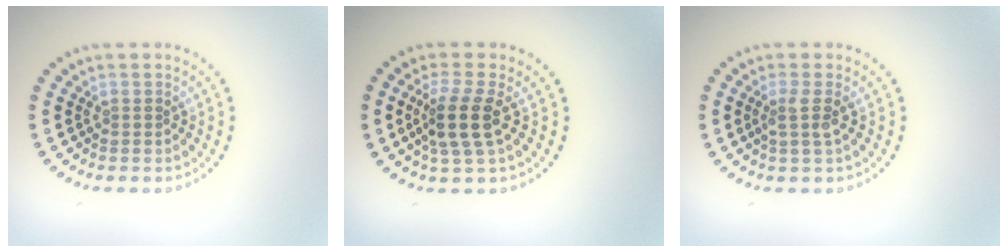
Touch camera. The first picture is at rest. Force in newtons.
{"total": 3.5, "press": 2.8, "slide": 2.1}
{"total": 1.8, "press": 1.4, "slide": 1.2}